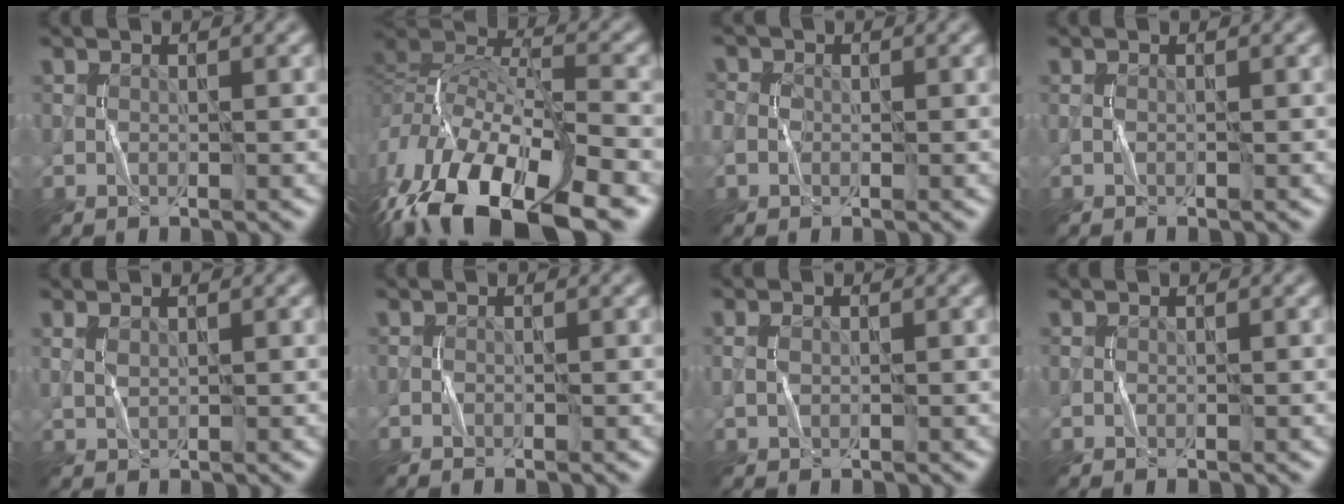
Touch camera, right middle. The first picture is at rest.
{"total": 16.9, "force": [-9.0, 7.4, 12.3], "torque": [-0.258, 0.006, -0.161]}
{"total": 2.0, "force": [-0.1, 1.8, 0.9], "torque": [-0.019, 0.005, -0.007]}
{"total": 0.6, "force": [-0.1, 0.1, 0.6], "torque": [-0.014, 0.001, -0.002]}
{"total": 1.1, "force": [0.6, 0.5, 0.8], "torque": [-0.023, 0.002, 0.016]}
{"total": 0.7, "force": [-0.5, 0.0, 0.4], "torque": [-0.009, 0.003, -0.011]}
{"total": 1.1, "force": [0.0, 0.7, 0.9], "torque": [-0.023, 0.004, -0.001]}
{"total": 0.0}